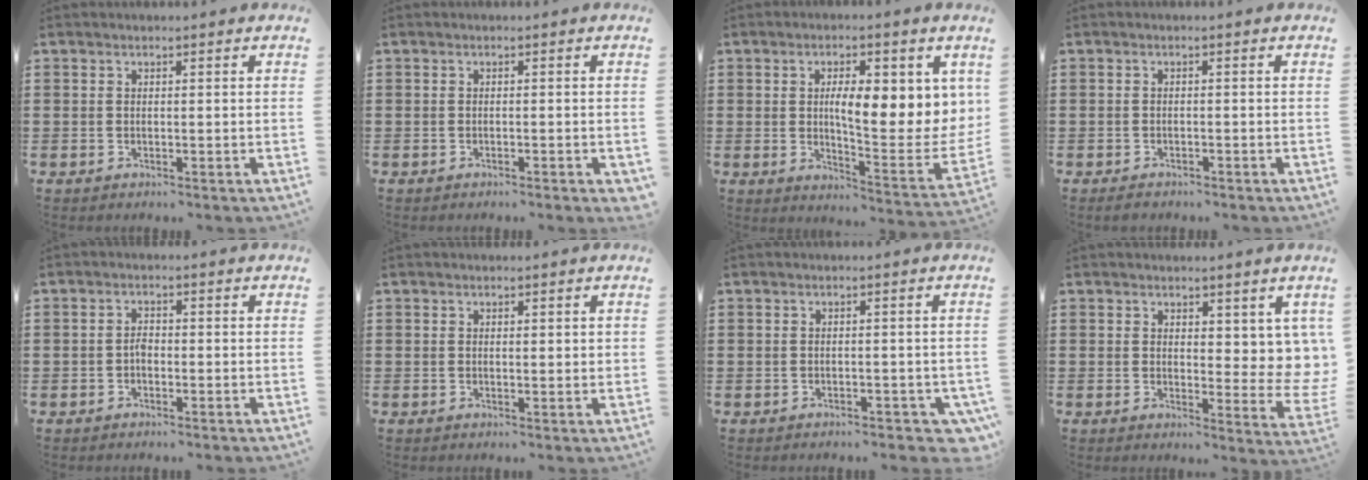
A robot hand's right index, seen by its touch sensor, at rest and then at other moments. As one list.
[{"total": 0.7, "force": [-0.5, 0.0, 0.5], "torque": [-0.011, -0.003, -0.010]}, {"total": 9.4, "force": [2.4, 3.4, 8.5], "torque": [-0.127, -0.019, 0.031]}, {"total": 1.2, "force": [-1.2, 0.3, 0.2], "torque": [-0.007, -0.001, -0.024]}, {"total": 1.6, "force": [-0.6, 0.9, 1.1], "torque": [-0.025, 0.001, -0.013]}, {"total": 0.6, "force": [0.3, 0.1, 0.5], "torque": [-0.011, 0.001, 0.006]}, {"total": 1.5, "force": [-1.1, 0.8, 0.6], "torque": [-0.015, 0.002, -0.024]}, {"total": 4.6, "force": [3.1, 2.7, 2.2], "torque": [-0.024, -0.019, 0.053]}]